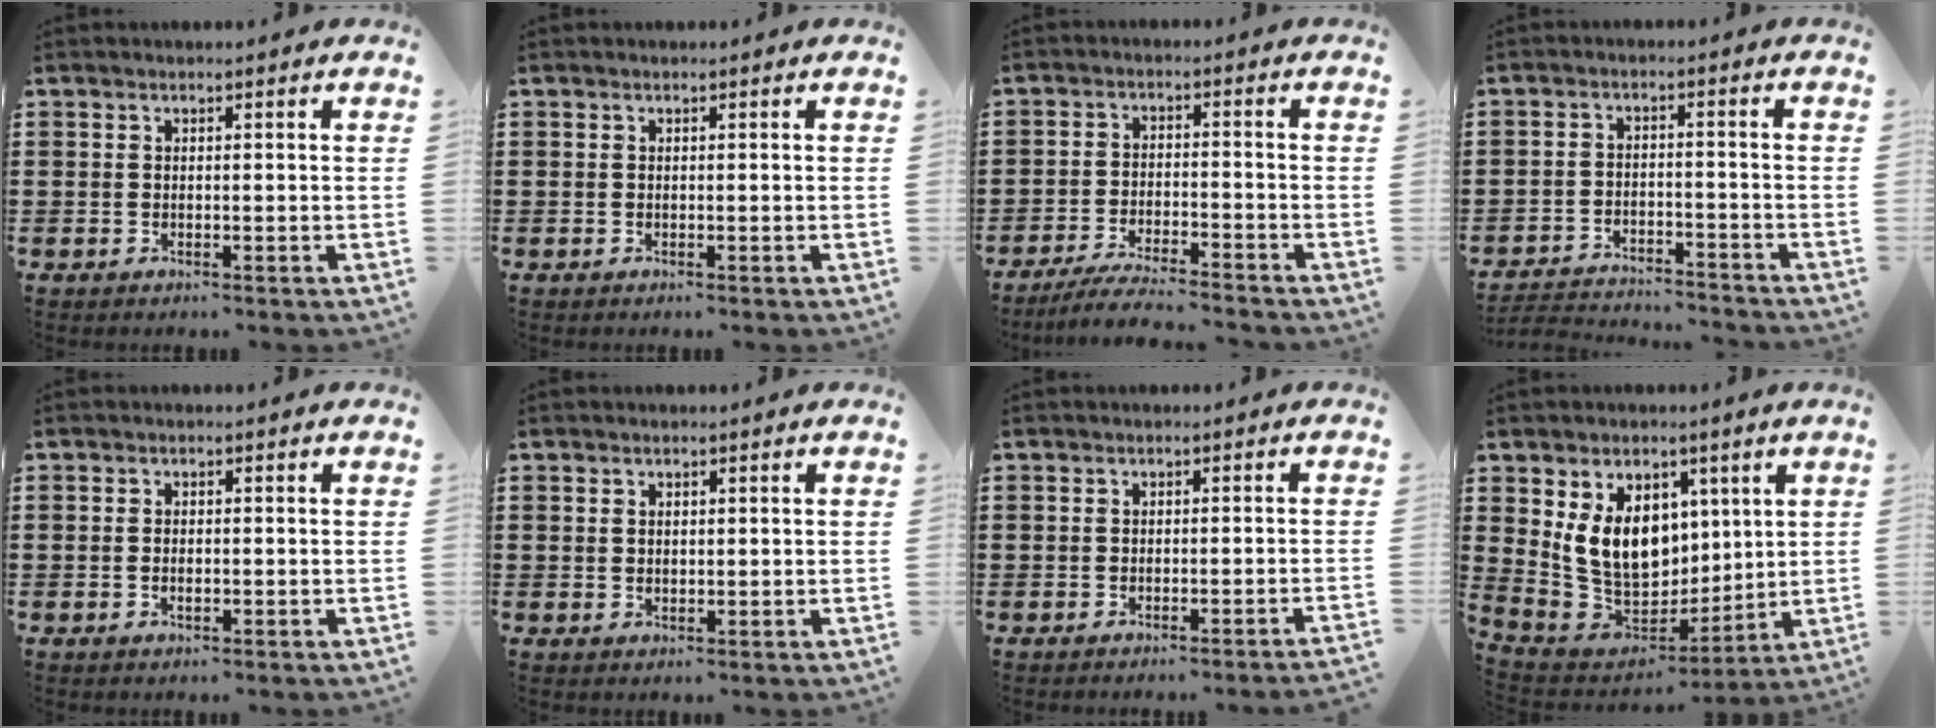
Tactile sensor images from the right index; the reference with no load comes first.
{"total": 0.0}
{"total": 4.8, "force": [-4.5, -0.1, 1.5], "torque": [-0.039, -0.011, -0.092]}
{"total": 3.4, "force": [-3.4, 0.2, 0.2], "torque": [-0.017, -0.001, -0.076]}
{"total": 1.0, "force": [-0.3, 0.4, 0.8], "torque": [-0.016, -0.003, -0.005]}
{"total": 0.9, "force": [0.6, 0.6, 0.4], "torque": [-0.008, 0.003, 0.011]}
{"total": 1.0, "force": [-0.9, -0.3, 0.4], "torque": [-0.008, 0.000, -0.018]}
{"total": 11.5, "force": [3.1, 9.0, 6.5], "torque": [-0.152, -0.009, 0.061]}